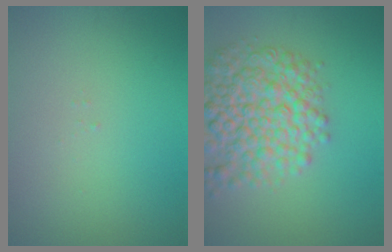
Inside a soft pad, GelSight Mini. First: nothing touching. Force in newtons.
{"total": 7.7, "press": 7.7, "slide": 0.3}